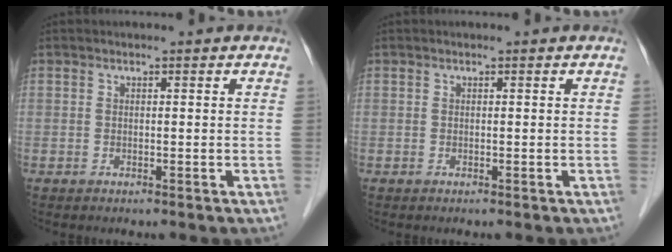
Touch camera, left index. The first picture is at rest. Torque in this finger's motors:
{"motor_torque": [0.00, 0.00, 0.00, 0.00]}